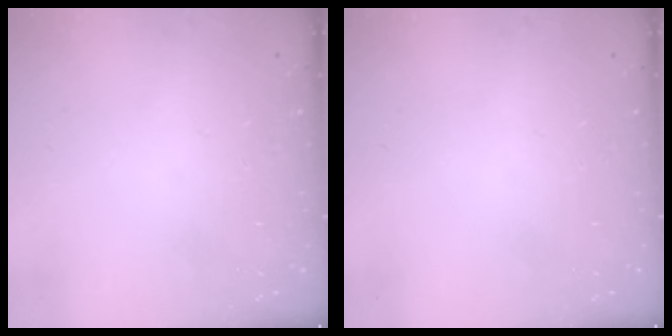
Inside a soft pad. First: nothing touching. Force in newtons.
{"total": 0.0}